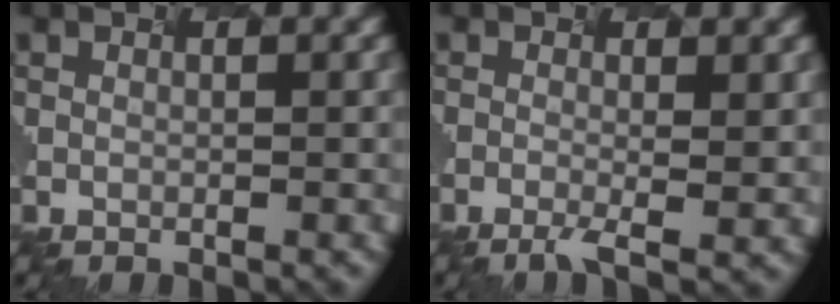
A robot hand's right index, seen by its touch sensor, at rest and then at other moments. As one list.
[{"total": 1.9, "force": [-1.1, -0.4, 1.6], "torque": [-0.047, -0.012, 0.006]}]